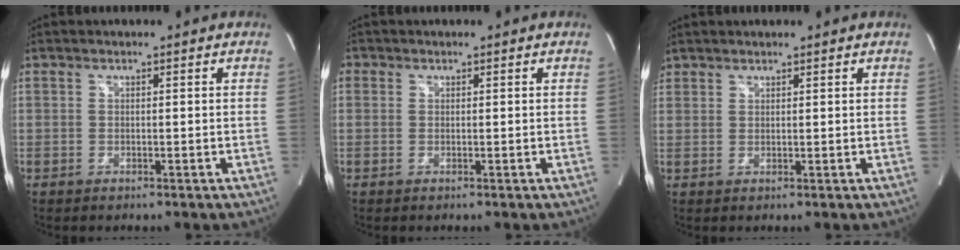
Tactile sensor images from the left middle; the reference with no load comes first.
{"total": 1.1, "force": [0.4, 1.0, 0.2], "torque": [0.004, 0.004, 0.005]}
{"total": 1.6, "force": [1.4, 0.7, 0.1], "torque": [0.001, 0.010, 0.024]}